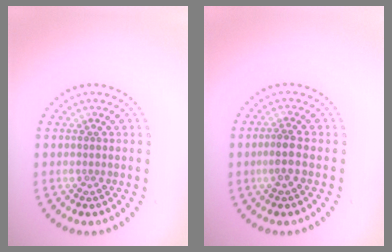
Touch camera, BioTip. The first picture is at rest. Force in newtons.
{"total": 1.9, "press": 1.8, "slide": 0.7}